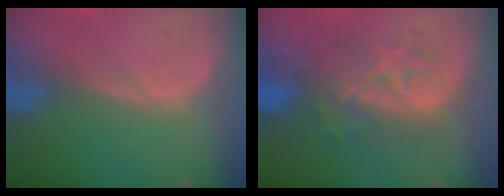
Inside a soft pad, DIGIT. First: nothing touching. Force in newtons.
{"total": 9.4, "press": 8.7, "slide": 3.5}